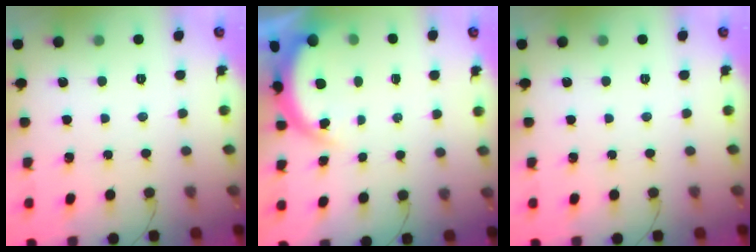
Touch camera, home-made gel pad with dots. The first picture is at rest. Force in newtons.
{"total": 4.5, "press": 4.5, "slide": 0.4}
{"total": 0.0}